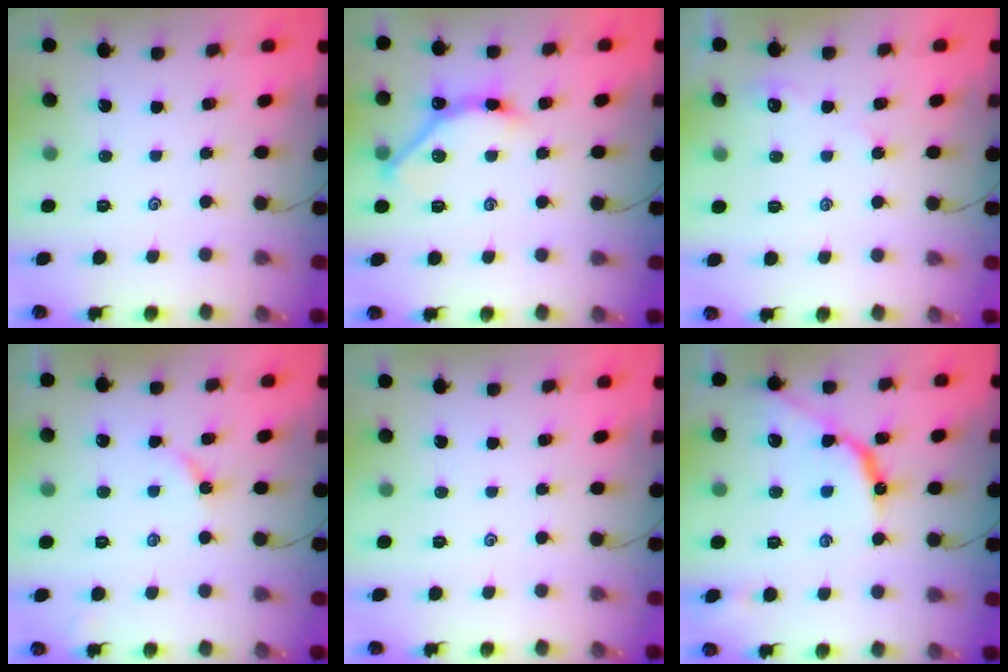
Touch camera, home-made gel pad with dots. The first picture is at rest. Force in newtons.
{"total": 7.4, "press": 7.4, "slide": 0.7}
{"total": 2.5, "press": 2.5, "slide": 0.6}
{"total": 3.8, "press": 3.7, "slide": 0.4}
{"total": 0.0}
{"total": 10.9, "press": 10.8, "slide": 1.1}